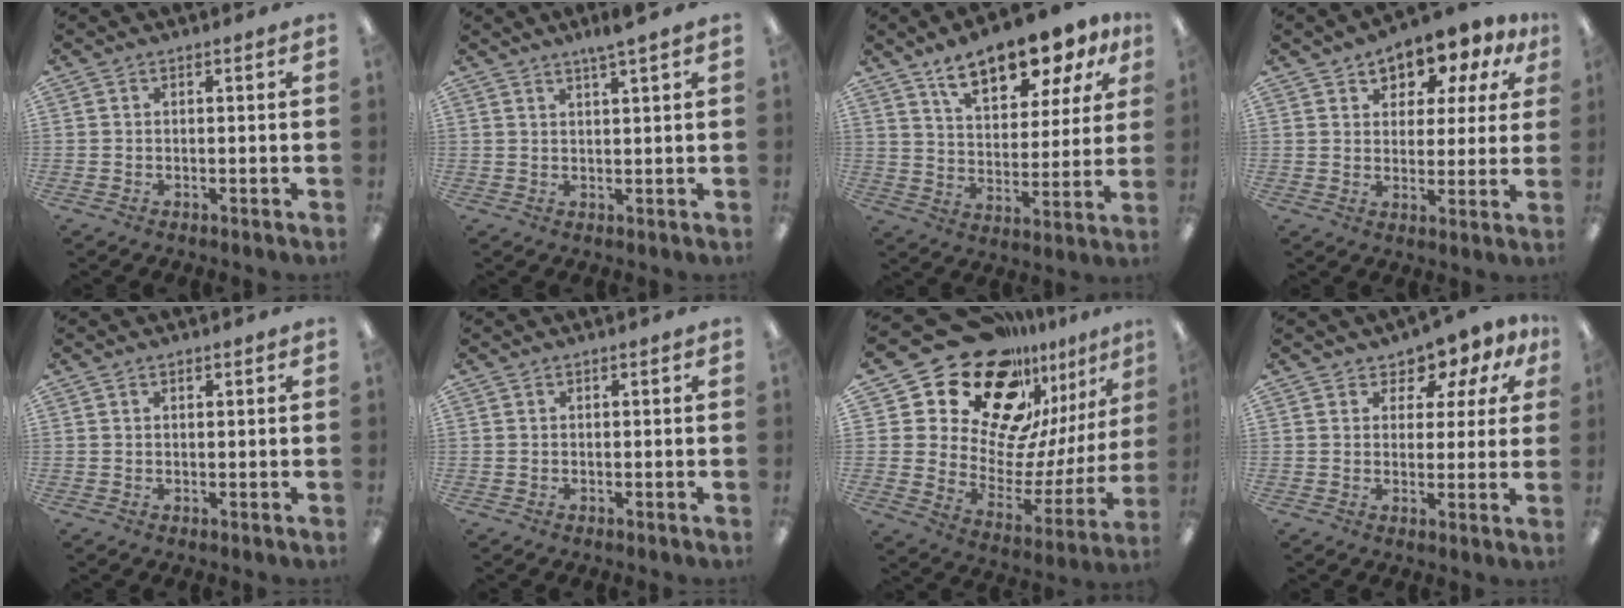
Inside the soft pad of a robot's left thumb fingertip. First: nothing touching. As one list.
[{"total": 3.2, "force": [2.5, -0.5, 1.9], "torque": [-0.042, -0.004, 0.044]}, {"total": 14.6, "force": [10.6, 6.1, 7.9], "torque": [-0.121, -0.051, 0.184]}, {"total": 8.4, "force": [6.4, 4.6, 2.8], "torque": [-0.052, -0.044, 0.114]}, {"total": 0.8, "force": [0.6, 0.3, 0.4], "torque": [-0.010, 0.001, 0.010]}, {"total": 0.0}, {"total": 25.8, "force": [19.7, 12.8, 10.6], "torque": [-0.182, -0.150, 0.365]}, {"total": 5.4, "force": [3.6, 3.7, 1.6], "torque": [-0.025, -0.026, 0.063]}]